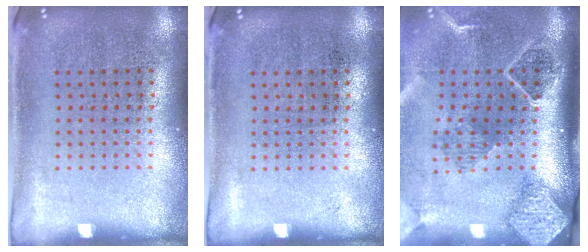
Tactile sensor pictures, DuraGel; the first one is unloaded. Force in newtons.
{"total": 0.0}
{"total": 2.7, "press": 2.0, "slide": 1.9}